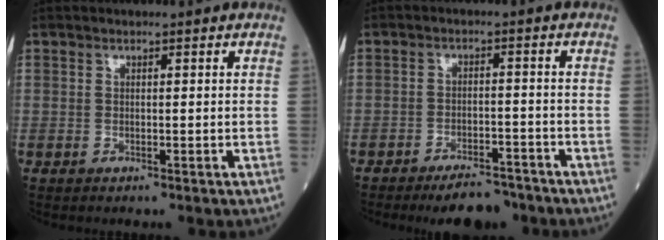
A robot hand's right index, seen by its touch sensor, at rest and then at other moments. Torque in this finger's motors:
{"motor_torque": [0.45, -0.43, 0.10, 0.00]}